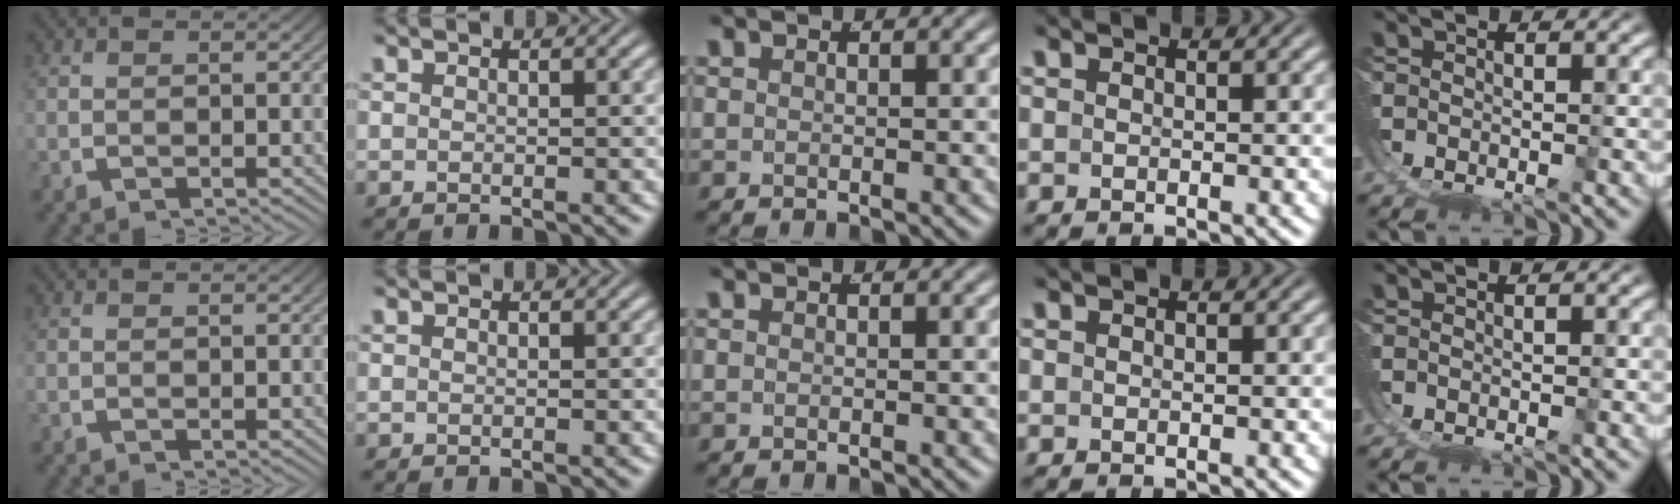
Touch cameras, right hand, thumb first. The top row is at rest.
{"ring": {"total": 1.4, "force": [-0.3, -1.3, -0.5], "torque": [0.016, -0.012, 0.006]}}